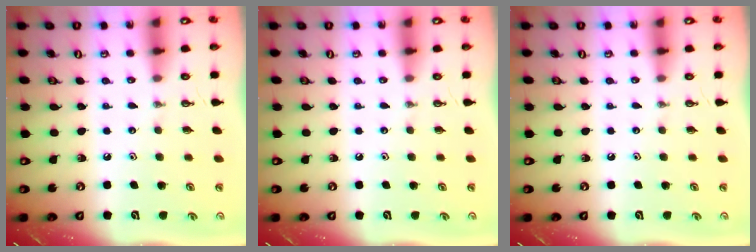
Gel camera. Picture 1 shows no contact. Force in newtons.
{"total": 0.0}
{"total": 0.0}